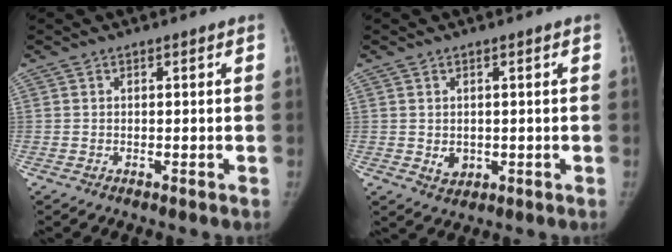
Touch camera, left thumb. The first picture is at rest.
{"total": 2.8, "force": [-0.1, 2.3, 1.6], "torque": [-0.017, -0.003, 0.010]}